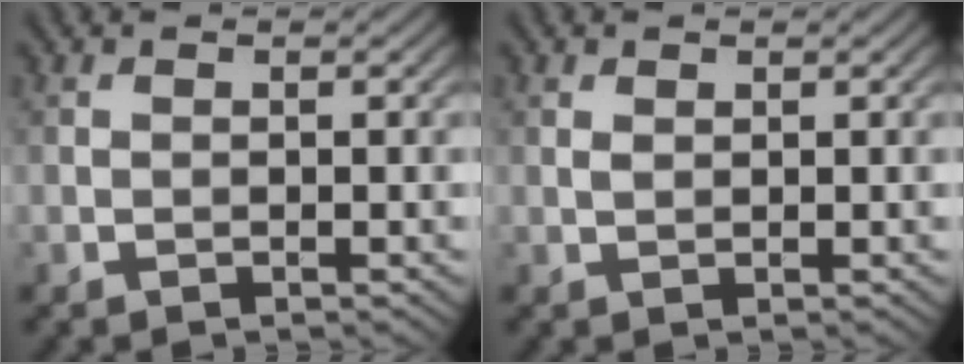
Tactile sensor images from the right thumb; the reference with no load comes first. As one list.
[{"total": 0.6, "force": [0.4, 0.4, 0.4], "torque": [-0.013, -0.001, 0.009]}]